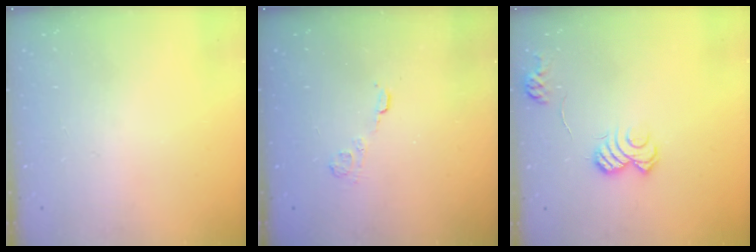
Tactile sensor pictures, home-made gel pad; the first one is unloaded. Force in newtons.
{"total": 3.6, "press": 3.4, "slide": 1.2}
{"total": 9.8, "press": 9.7, "slide": 0.7}